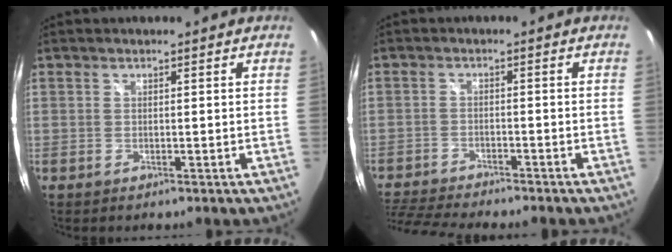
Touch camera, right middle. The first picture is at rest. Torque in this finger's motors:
{"motor_torque": [1.10, -1.03, 0.28, 0.08]}